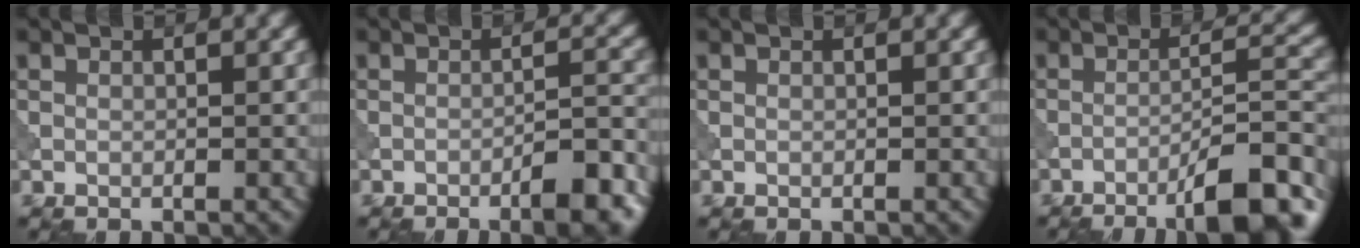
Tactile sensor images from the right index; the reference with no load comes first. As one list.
[{"total": 5.2, "force": [-3.2, 1.1, 4.0], "torque": [-0.051, 0.010, -0.048]}, {"total": 0.0}, {"total": 9.8, "force": [-6.6, 2.0, 6.9], "torque": [-0.090, 0.018, -0.099]}]